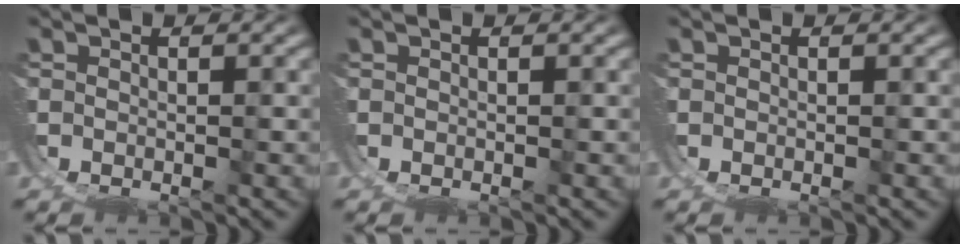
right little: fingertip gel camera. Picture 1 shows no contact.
{"total": 0.0}
{"total": 0.0}